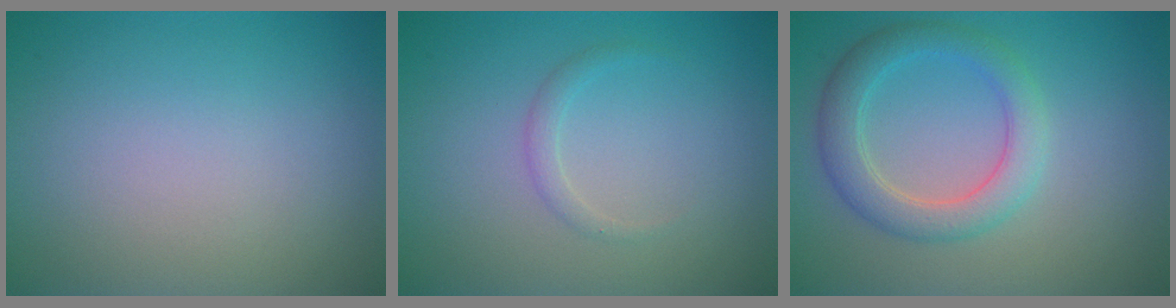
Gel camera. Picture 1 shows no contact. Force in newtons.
{"total": 1.0, "press": 1.0, "slide": 0.1}
{"total": 3.9, "press": 3.9, "slide": 0.2}